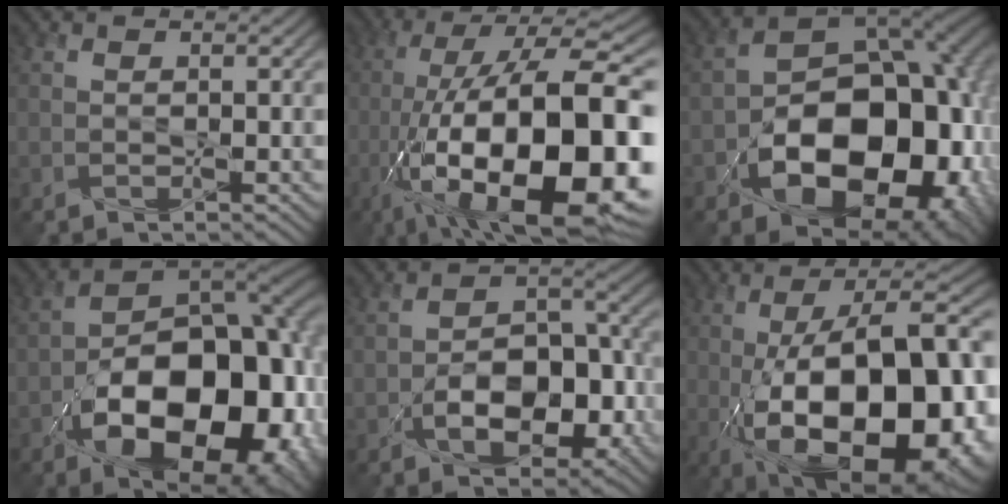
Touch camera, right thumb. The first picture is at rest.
{"total": 21.5, "force": [-7.2, 8.4, 18.5], "torque": [-0.311, -0.011, -0.118]}
{"total": 20.2, "force": [-6.1, 13.5, 13.8], "torque": [-0.188, -0.059, -0.068]}
{"total": 21.1, "force": [-7.3, 12.1, 15.6], "torque": [-0.217, -0.033, -0.102]}
{"total": 10.1, "force": [-3.6, 5.9, 7.3], "torque": [-0.112, -0.004, -0.060]}
{"total": 21.4, "force": [-5.7, 9.5, 18.3], "torque": [-0.275, -0.006, -0.084]}